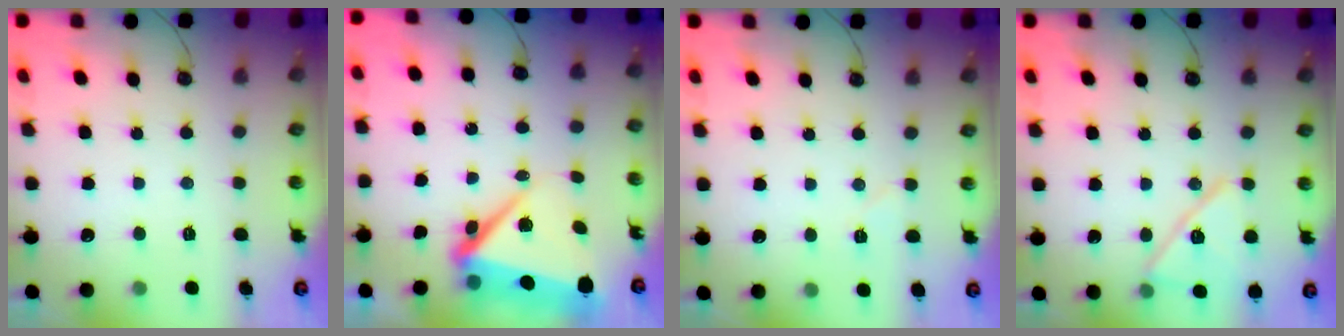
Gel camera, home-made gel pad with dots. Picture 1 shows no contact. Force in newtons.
{"total": 10.0, "press": 9.9, "slide": 1.6}
{"total": 3.9, "press": 3.4, "slide": 1.9}
{"total": 15.1, "press": 14.9, "slide": 2.7}